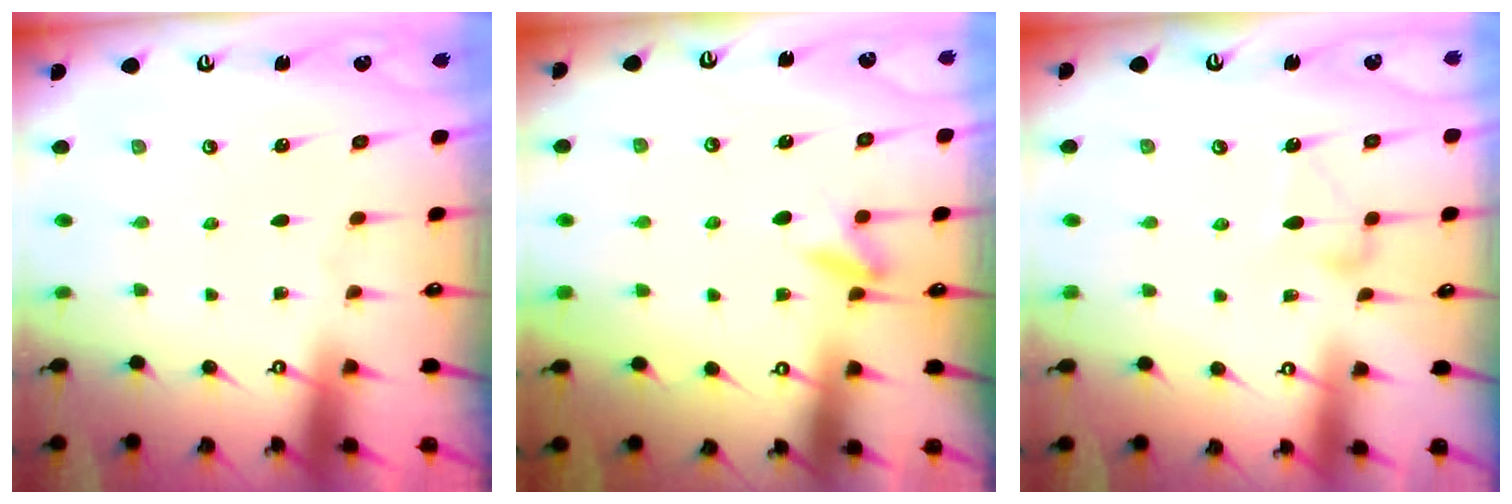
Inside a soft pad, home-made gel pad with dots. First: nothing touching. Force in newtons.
{"total": 5.0, "press": 4.8, "slide": 1.6}
{"total": 7.8, "press": 7.8, "slide": 0.4}